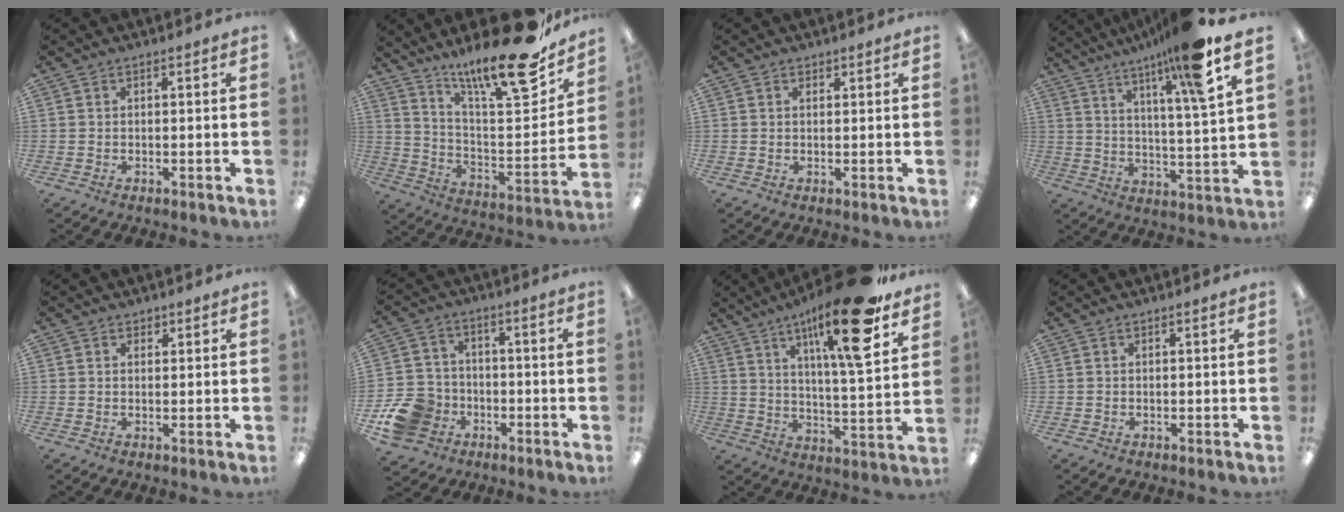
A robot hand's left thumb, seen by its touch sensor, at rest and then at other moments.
{"total": 21.6, "force": [17.1, 3.5, 12.7], "torque": [-0.200, -0.127, 0.273]}
{"total": 0.8, "force": [0.6, 0.4, 0.2], "torque": [-0.005, 0.001, 0.012]}
{"total": 13.7, "force": [9.9, 0.0, 9.5], "torque": [-0.162, -0.050, 0.149]}
{"total": 1.3, "force": [1.0, 0.8, 0.2], "torque": [0.003, -0.003, 0.016]}
{"total": 11.8, "force": [-4.9, 9.7, 4.6], "torque": [-0.088, 0.037, -0.082]}
{"total": 18.9, "force": [12.1, 3.2, 14.2], "torque": [-0.222, -0.064, 0.180]}
{"total": 0.0}